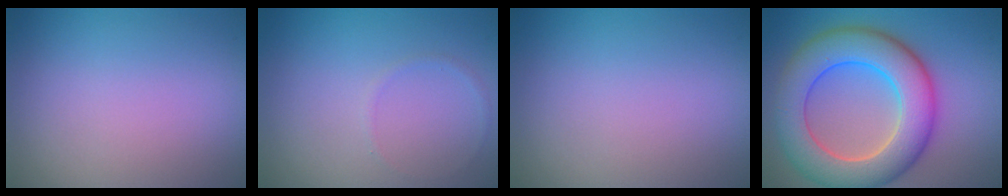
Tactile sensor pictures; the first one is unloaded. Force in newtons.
{"total": 0.6, "press": 0.6, "slide": 0.1}
{"total": 0.0}
{"total": 10.0, "press": 9.9, "slide": 0.5}